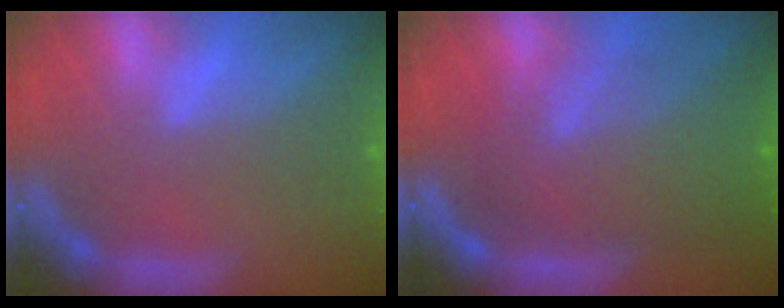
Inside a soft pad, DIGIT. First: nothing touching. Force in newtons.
{"total": 9.0}